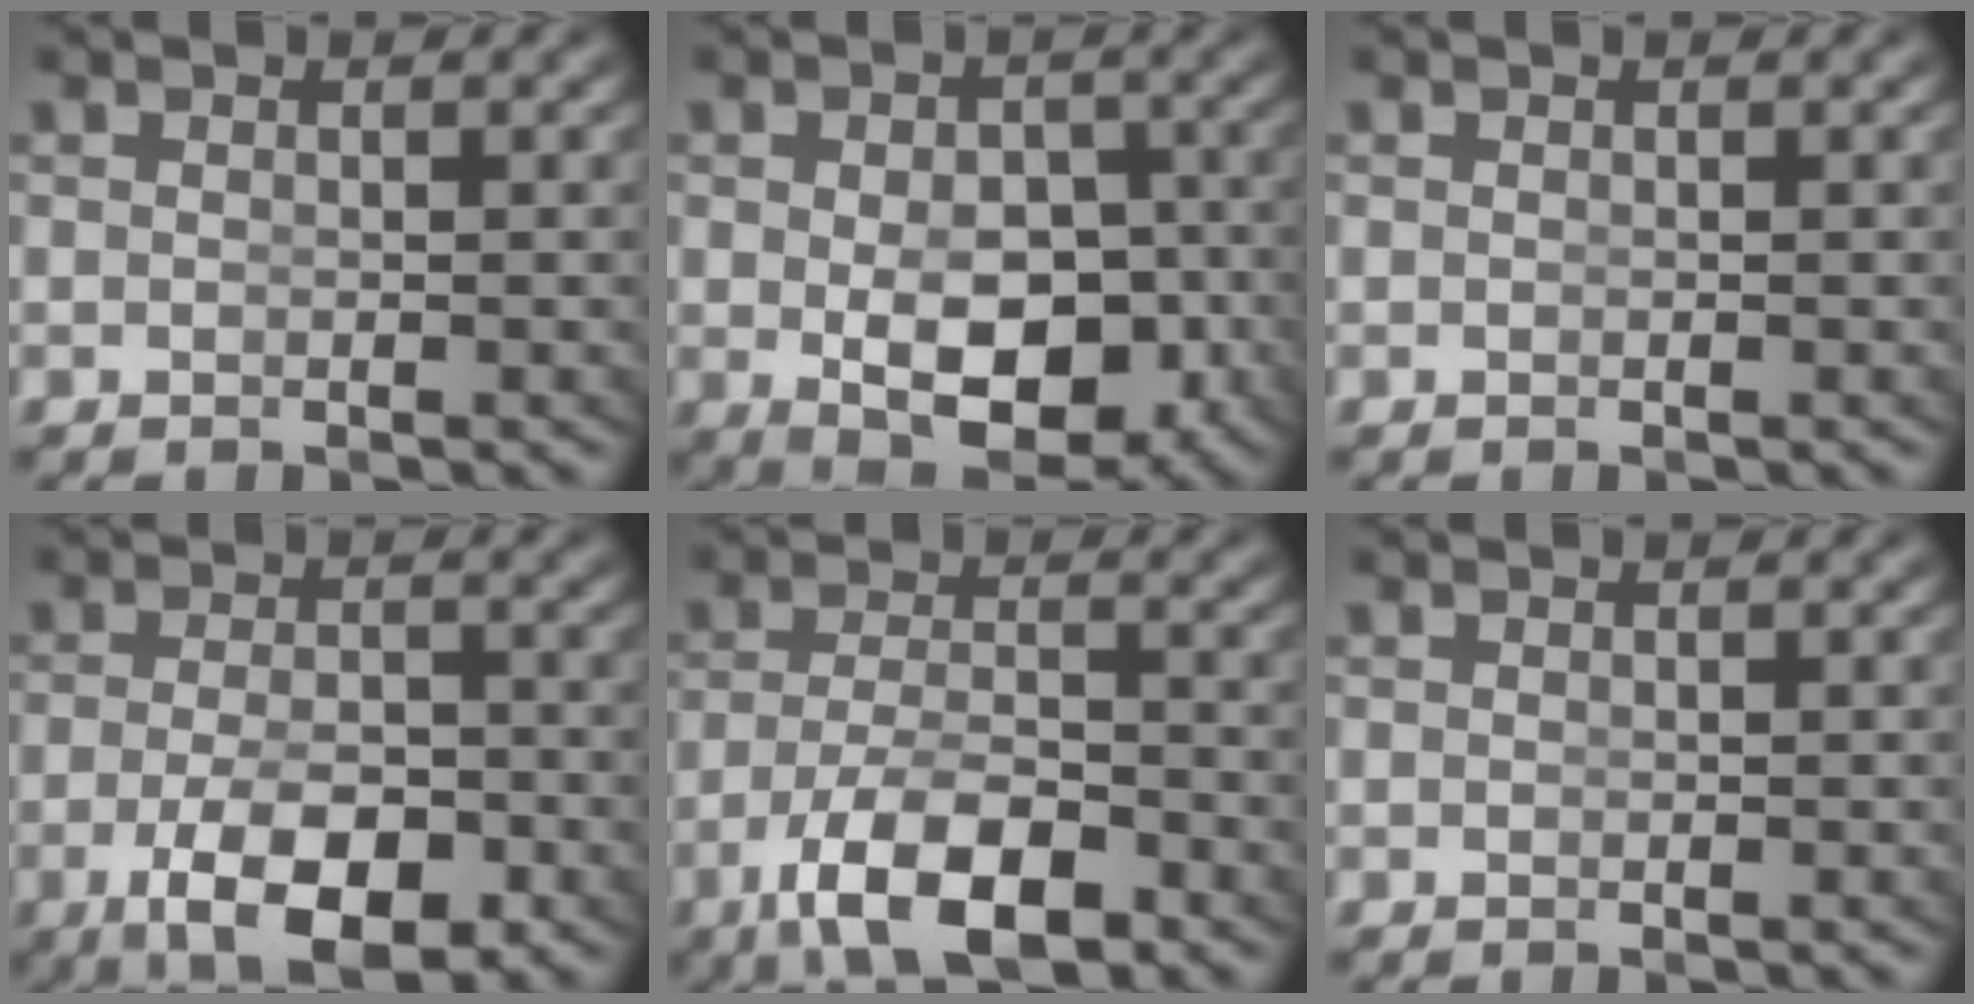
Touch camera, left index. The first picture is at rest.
{"total": 8.8, "force": [-2.3, 5.2, 6.7], "torque": [-0.105, -0.052, -0.010]}
{"total": 0.0}
{"total": 7.8, "force": [-3.6, 3.5, 5.9], "torque": [-0.103, -0.036, -0.039]}
{"total": 7.8, "force": [-4.4, 2.9, 5.7], "torque": [-0.092, -0.027, -0.055]}
{"total": 0.0}